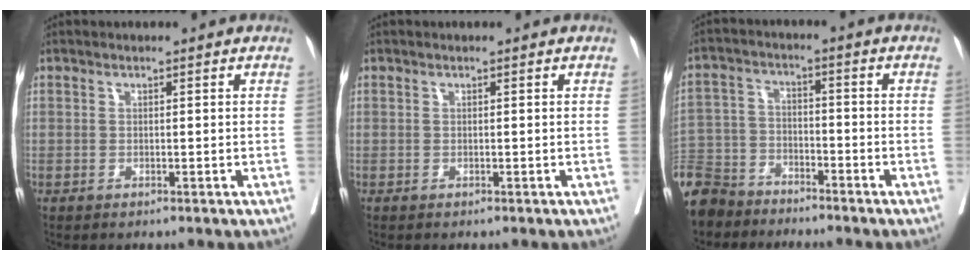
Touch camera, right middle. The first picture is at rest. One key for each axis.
{"total": 0.0}
{"total": 12.5, "fx": -10.7, "fy": 5.9, "fz": 2.9, "tx": -0.084, "ty": 0.001, "tz": -0.205}